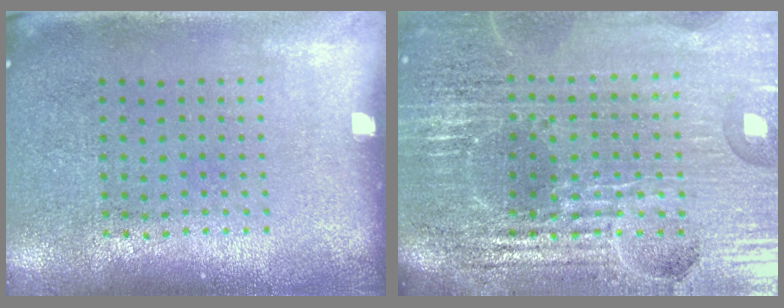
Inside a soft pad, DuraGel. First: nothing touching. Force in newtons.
{"total": 6.8, "press": 5.9, "slide": 3.4}